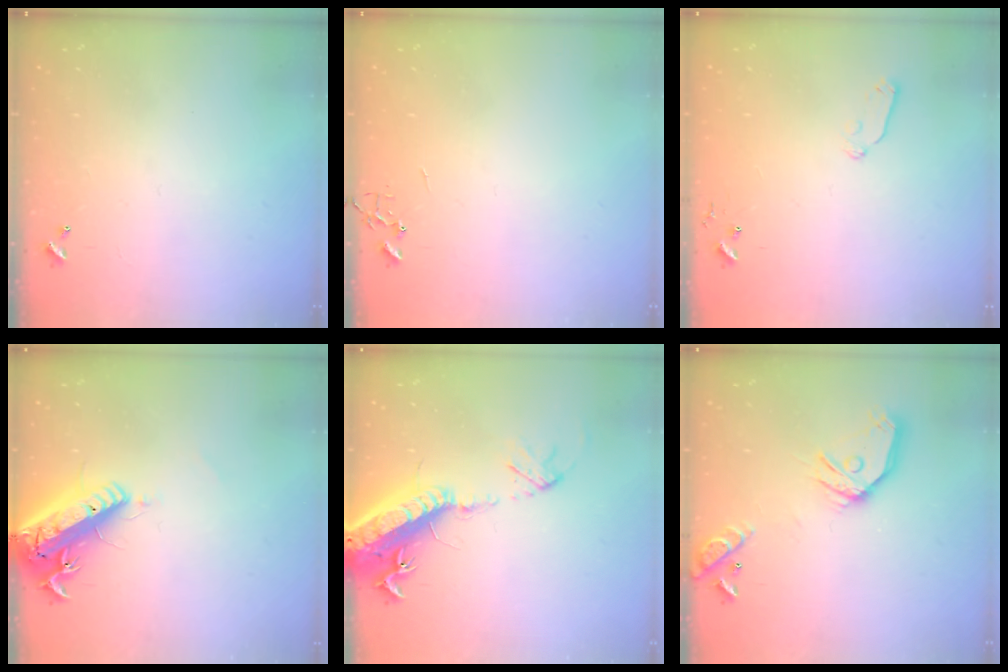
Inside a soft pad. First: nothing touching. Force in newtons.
{"total": 0.0}
{"total": 5.9, "press": 5.9, "slide": 0.8}
{"total": 20.7, "press": 20.3, "slide": 4.2}
{"total": 20.9, "press": 20.3, "slide": 4.9}
{"total": 16.2, "press": 16.0, "slide": 2.5}